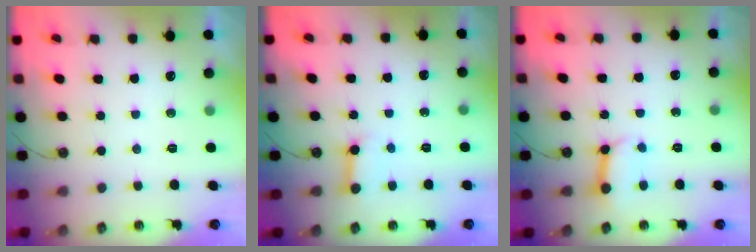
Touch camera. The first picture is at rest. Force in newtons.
{"total": 5.4, "press": 5.4, "slide": 0.6}
{"total": 7.9, "press": 7.8, "slide": 1.1}